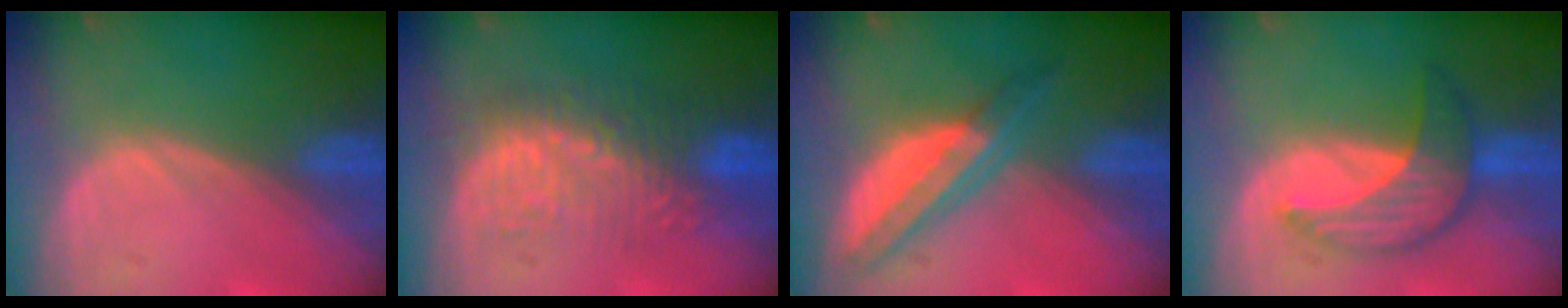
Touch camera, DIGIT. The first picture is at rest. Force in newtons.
{"total": 8.8, "press": 8.6, "slide": 1.4}
{"total": 6.7, "press": 5.8, "slide": 3.3}
{"total": 7.1, "press": 7.1, "slide": 0.1}